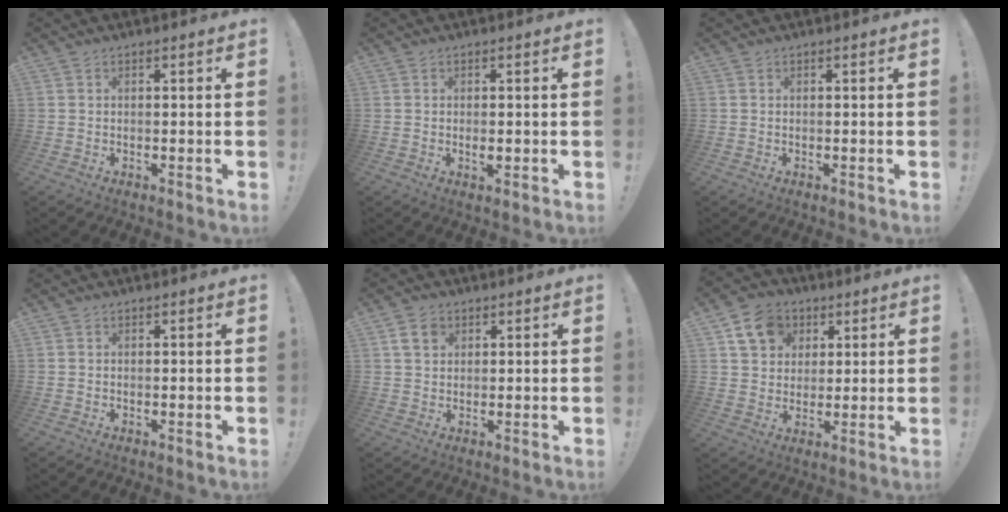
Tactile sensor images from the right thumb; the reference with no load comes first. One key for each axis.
{"total": 1.5, "fx": -0.2, "fy": 0.6, "fz": 1.3, "tx": -0.015, "ty": -0.002, "tz": -0.005}
{"total": 0.0}
{"total": 0.0}
{"total": 4.9, "fx": 2.3, "fy": 3.6, "fz": 2.4, "tx": -0.032, "ty": -0.001, "tz": 0.043}
{"total": 11.0, "fx": 4.8, "fy": 9.1, "fz": 4.1, "tx": -0.062, "ty": -0.017, "tz": 0.096}